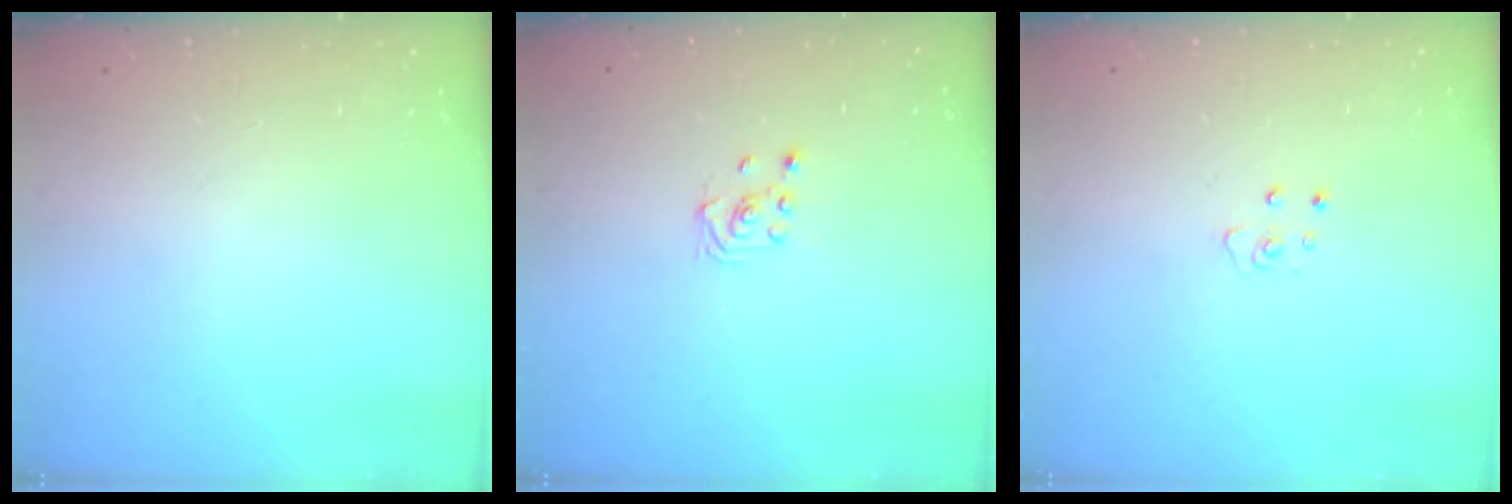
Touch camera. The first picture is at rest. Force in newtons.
{"total": 1.6, "press": 1.4, "slide": 0.9}
{"total": 3.8, "press": 3.8, "slide": 0.3}